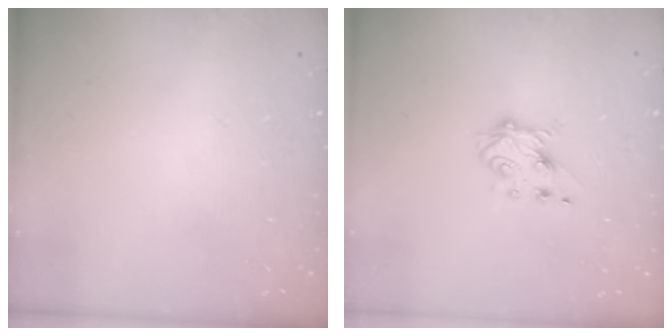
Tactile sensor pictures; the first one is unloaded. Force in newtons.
{"total": 5.6, "press": 5.6, "slide": 0.8}